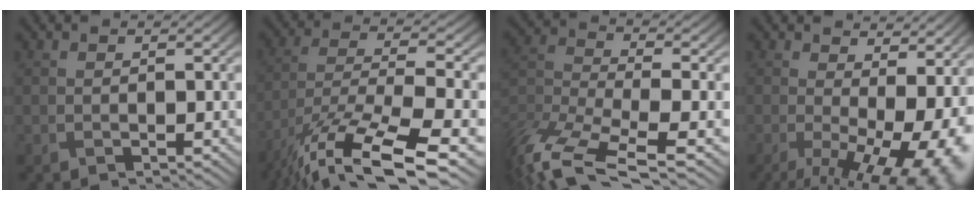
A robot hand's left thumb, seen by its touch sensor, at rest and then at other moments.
{"total": 14.3, "force": [-10.0, 3.6, 9.6], "torque": [-0.206, -0.014, -0.173]}
{"total": 12.3, "force": [-7.4, 4.6, 8.7], "torque": [-0.228, -0.024, -0.133]}
{"total": 14.1, "force": [-2.1, 6.9, 12.1], "torque": [-0.174, -0.039, 0.001]}